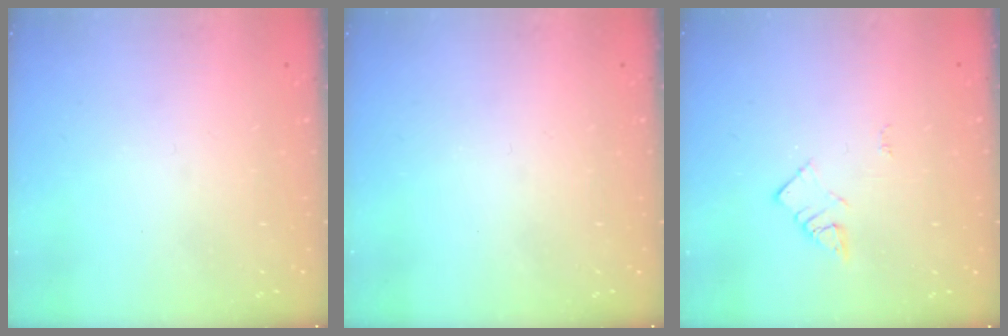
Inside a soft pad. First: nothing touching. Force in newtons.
{"total": 0.0}
{"total": 2.9, "press": 2.9, "slide": 0.2}